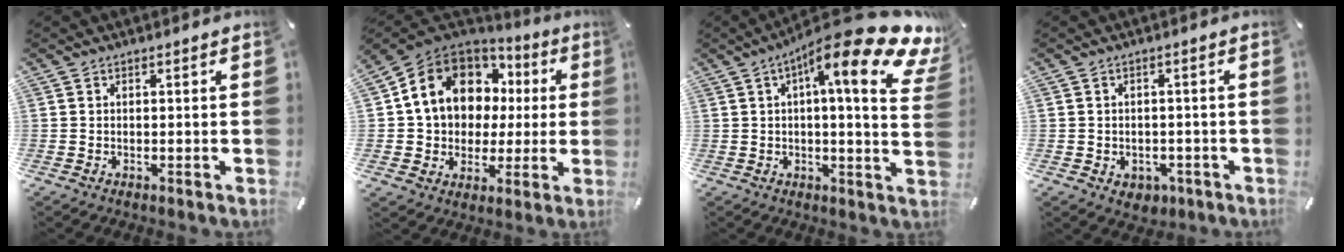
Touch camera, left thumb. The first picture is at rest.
{"total": 14.9, "force": [4.8, 12.4, 6.7], "torque": [-0.132, -0.023, 0.092]}
{"total": 20.5, "force": [9.8, 4.1, 17.5], "torque": [-0.258, -0.071, 0.142]}
{"total": 3.4, "force": [-1.1, 3.0, 1.2], "torque": [-0.011, 0.003, -0.020]}